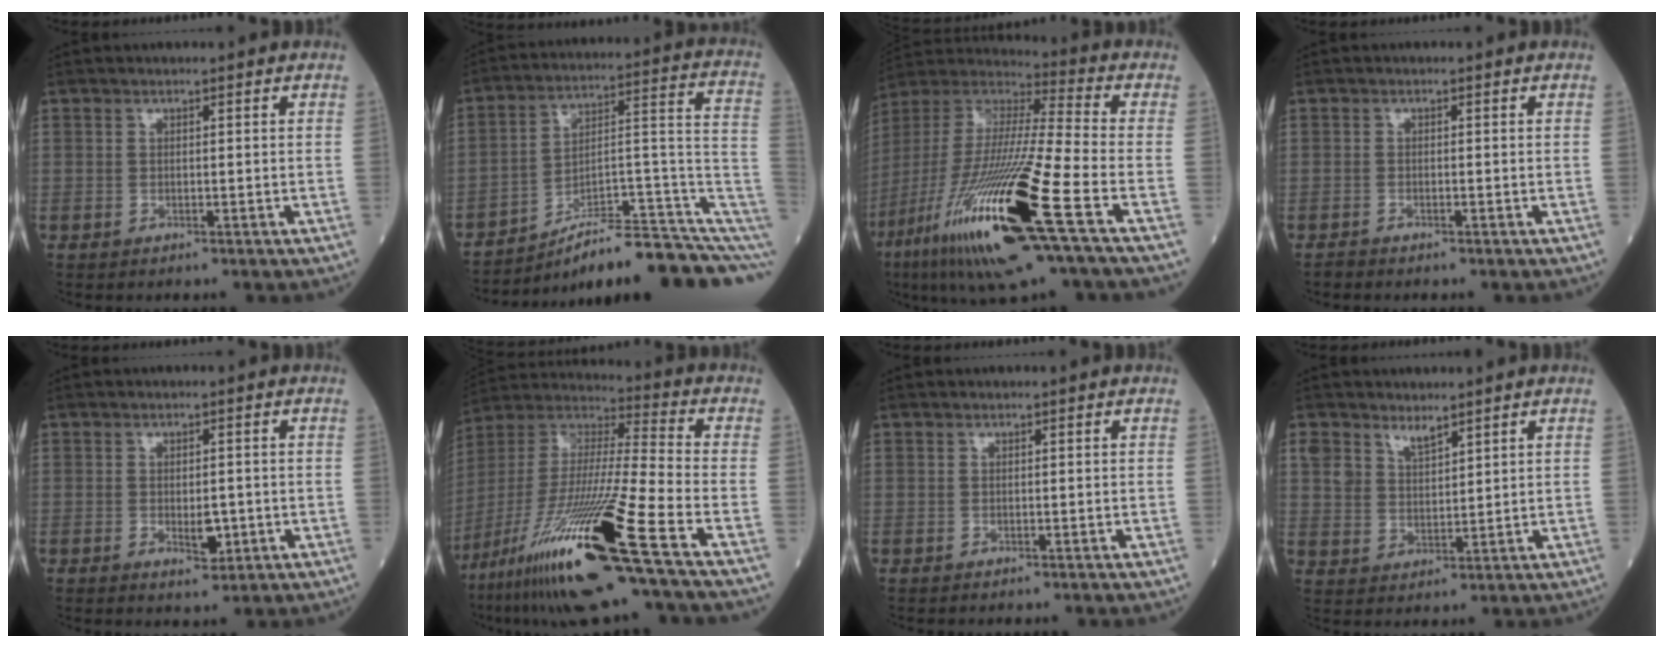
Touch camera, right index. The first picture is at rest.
{"total": 17.5, "force": [-12.0, 2.1, 12.6], "torque": [-0.115, 0.072, -0.173]}
{"total": 26.6, "force": [-11.3, 1.7, 24.0], "torque": [-0.492, -0.066, -0.214]}
{"total": 0.7, "force": [-0.6, 0.1, 0.4], "torque": [-0.010, -0.002, -0.012]}
{"total": 3.5, "force": [-0.8, 1.5, 3.1], "torque": [-0.045, -0.003, -0.006]}
{"total": 25.8, "force": [-14.3, 0.2, 21.5], "torque": [-0.431, -0.056, -0.269]}
{"total": 0.0}
{"total": 5.0, "force": [3.7, 2.7, 2.0], "torque": [-0.037, 0.003, 0.078]}